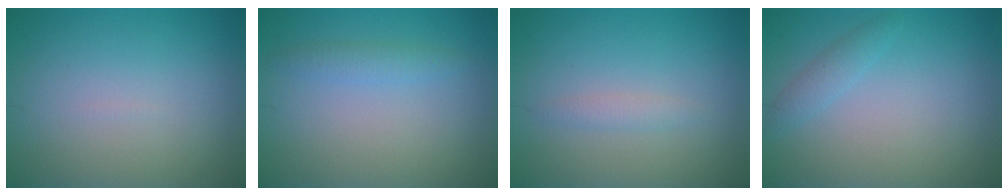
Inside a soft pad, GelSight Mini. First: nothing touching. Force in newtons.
{"total": 1.4, "press": 1.4, "slide": 0.1}
{"total": 1.1, "press": 1.1, "slide": 0.1}
{"total": 1.4, "press": 1.4, "slide": 0.1}